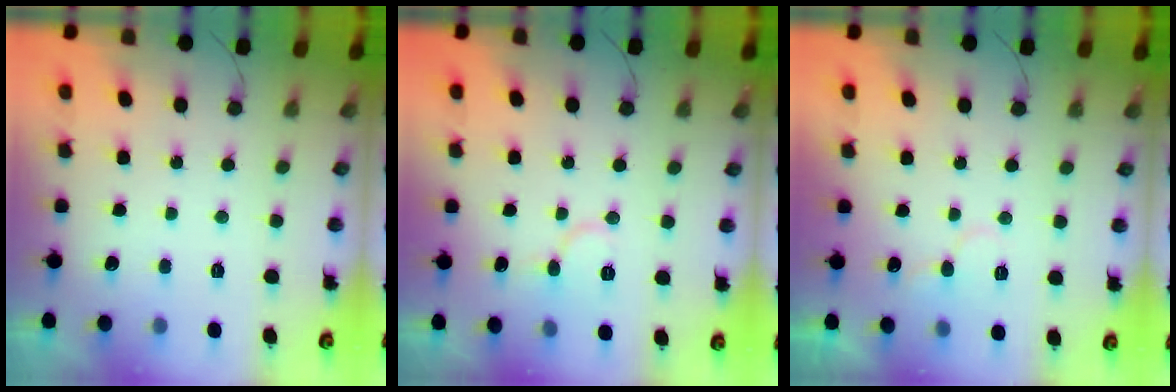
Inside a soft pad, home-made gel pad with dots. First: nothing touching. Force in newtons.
{"total": 7.4, "press": 7.3, "slide": 0.4}
{"total": 7.9, "press": 7.9, "slide": 0.5}